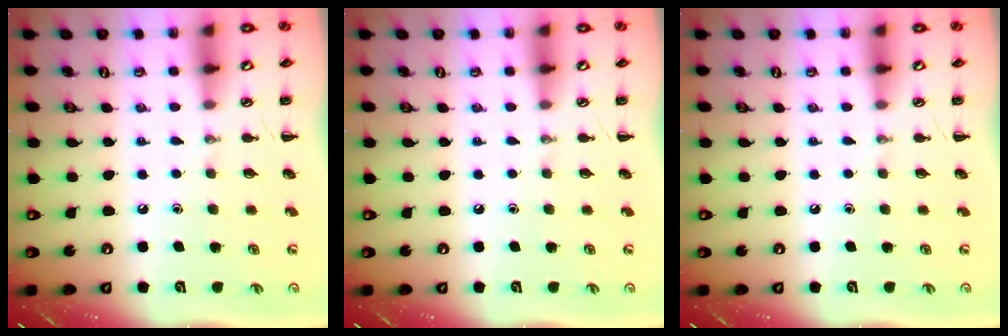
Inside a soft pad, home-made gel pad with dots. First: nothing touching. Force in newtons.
{"total": 0.0}
{"total": 0.0}